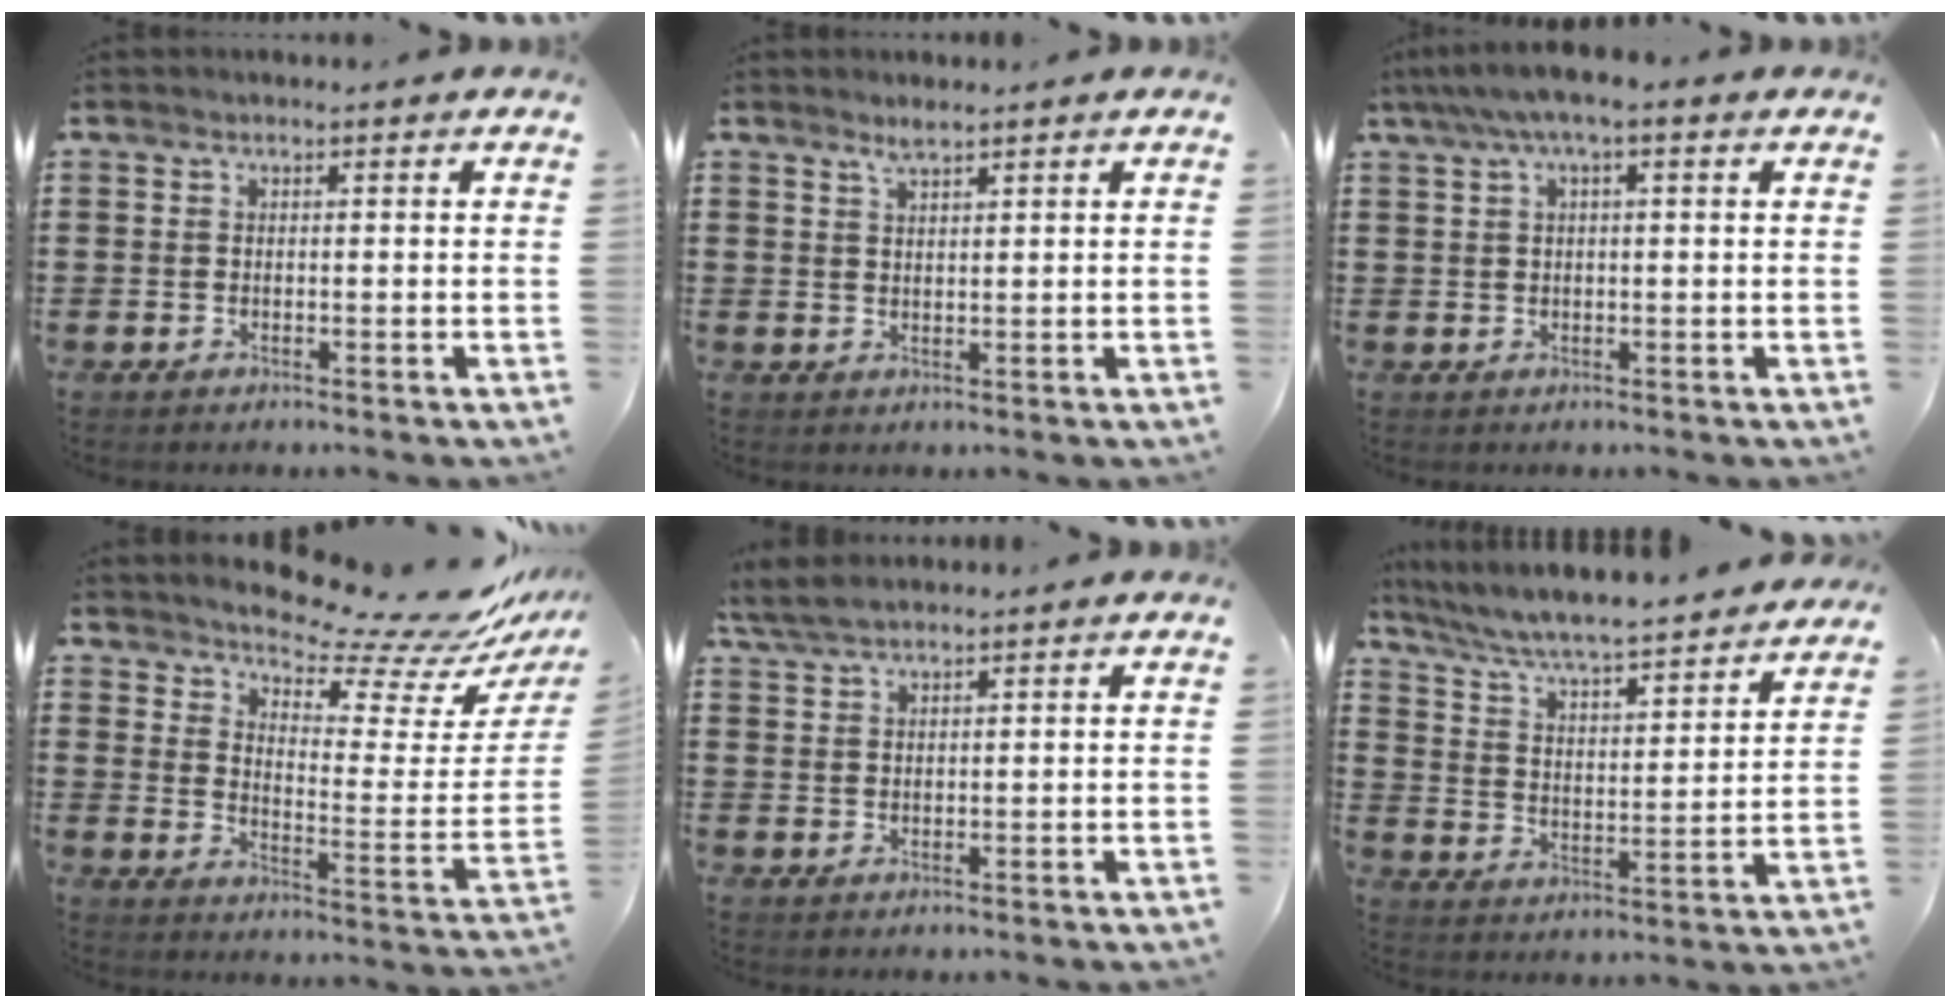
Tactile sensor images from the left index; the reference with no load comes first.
{"total": 2.0, "force": [1.8, 0.1, 1.0], "torque": [-0.022, 0.000, 0.033]}
{"total": 3.2, "force": [1.0, 0.7, 3.0], "torque": [-0.055, 0.006, 0.016]}
{"total": 9.6, "force": [8.9, 1.1, 3.4], "torque": [-0.074, -0.075, 0.153]}
{"total": 3.0, "force": [2.5, 0.7, 1.6], "torque": [-0.038, 0.005, 0.047]}
{"total": 5.5, "force": [5.2, -0.3, 1.9], "torque": [-0.061, -0.043, 0.081]}